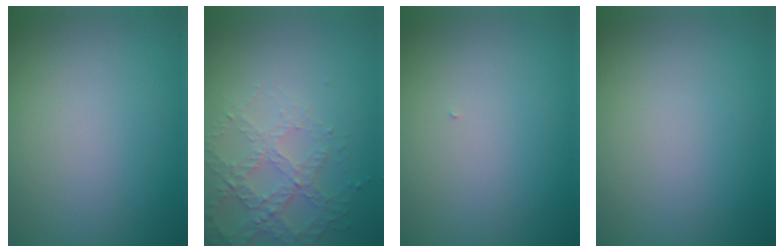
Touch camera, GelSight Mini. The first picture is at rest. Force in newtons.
{"total": 4.3, "press": 3.2, "slide": 2.9}
{"total": 0.0}
{"total": 0.0}